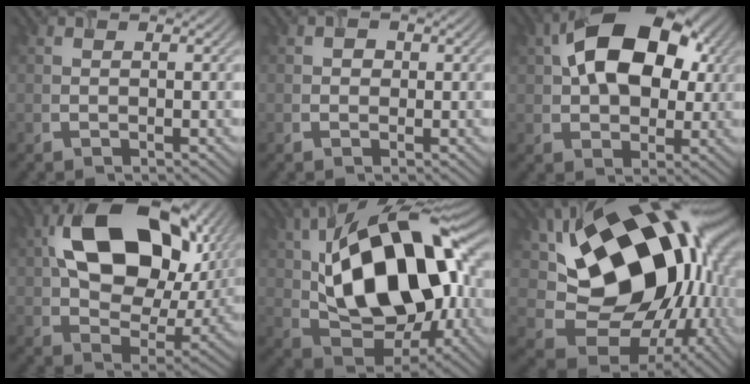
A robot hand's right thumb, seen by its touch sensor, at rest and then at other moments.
{"total": 0.7, "force": [-0.1, 0.7, 0.1], "torque": [0.000, -0.001, -0.007]}
{"total": 15.2, "force": [3.9, 9.6, 11.1], "torque": [-0.175, 0.025, 0.053]}
{"total": 18.4, "force": [5.3, 11.7, 13.1], "torque": [-0.244, 0.007, 0.095]}
{"total": 18.3, "force": [2.4, 10.5, 14.9], "torque": [-0.262, 0.019, 0.035]}
{"total": 20.2, "force": [3.6, 14.1, 14.0], "torque": [-0.244, -0.029, 0.078]}